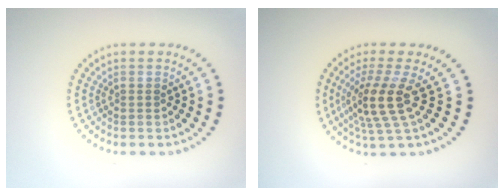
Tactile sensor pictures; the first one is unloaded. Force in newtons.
{"total": 4.3, "press": 3.1, "slide": 2.9}